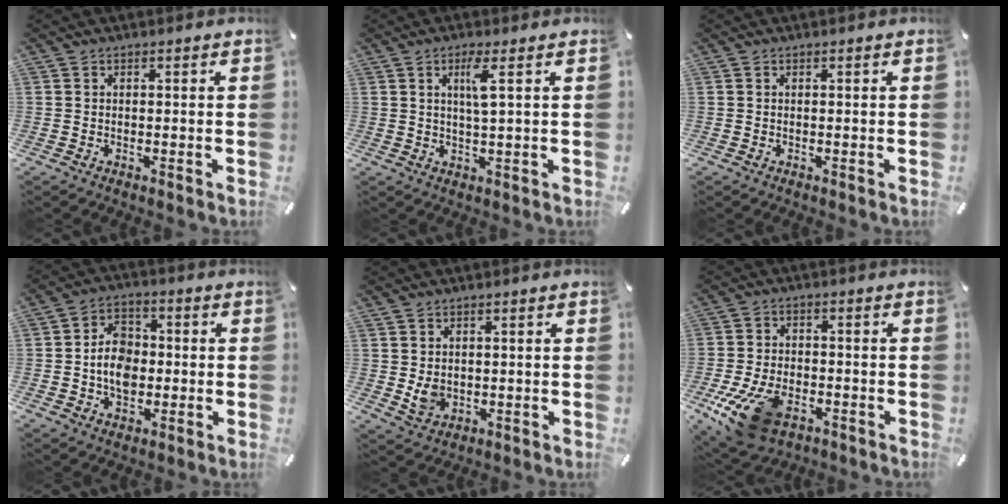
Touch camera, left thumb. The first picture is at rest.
{"total": 4.9, "force": [1.7, 0.4, 4.6], "torque": [-0.088, -0.004, 0.023]}
{"total": 0.0}
{"total": 8.7, "force": [-1.2, 7.0, 5.0], "torque": [-0.092, 0.015, -0.021]}
{"total": 4.2, "force": [0.6, 3.7, 1.9], "torque": [-0.034, -0.006, 0.009]}
{"total": 13.9, "force": [-6.9, 8.1, 8.9], "torque": [-0.184, 0.026, -0.116]}